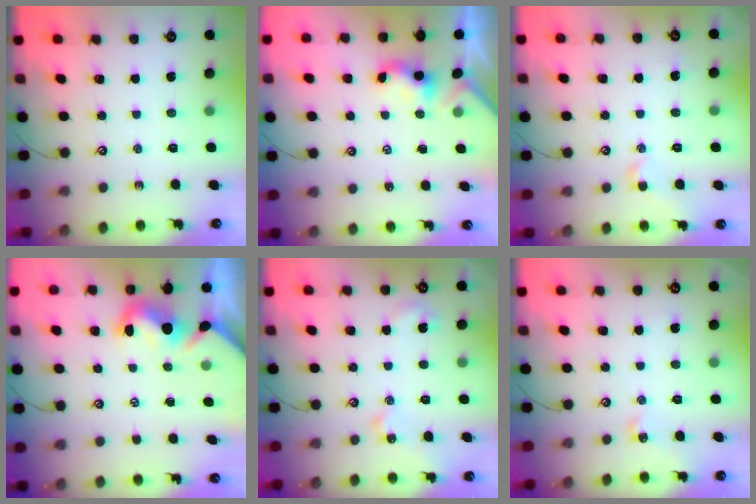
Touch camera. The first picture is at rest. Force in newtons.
{"total": 1.1, "press": 1.1, "slide": 0.2}
{"total": 2.7, "press": 2.6, "slide": 0.7}
{"total": 1.5, "press": 1.2, "slide": 0.9}
{"total": 4.4, "press": 4.4, "slide": 0.3}
{"total": 3.0, "press": 2.9, "slide": 0.5}